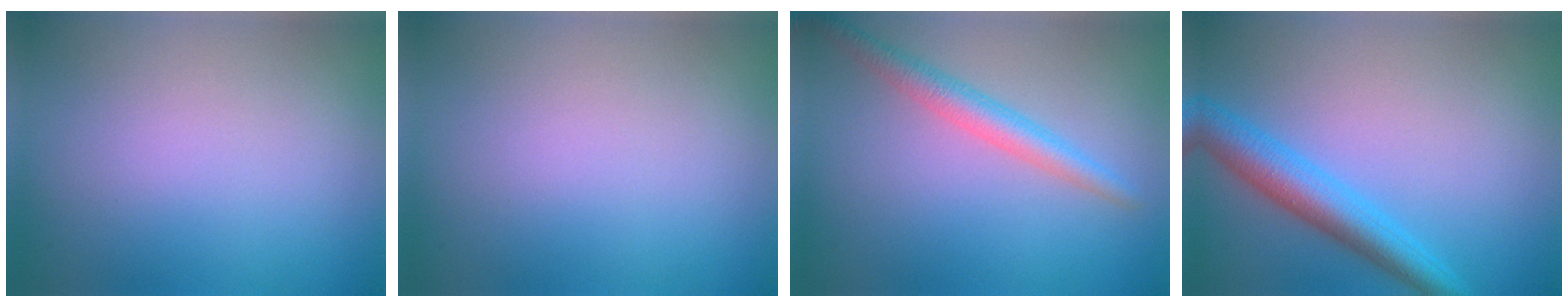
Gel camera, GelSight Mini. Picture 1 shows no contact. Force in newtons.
{"total": 0.0}
{"total": 2.9, "press": 2.9, "slide": 0.2}
{"total": 4.5, "press": 4.5, "slide": 0.3}